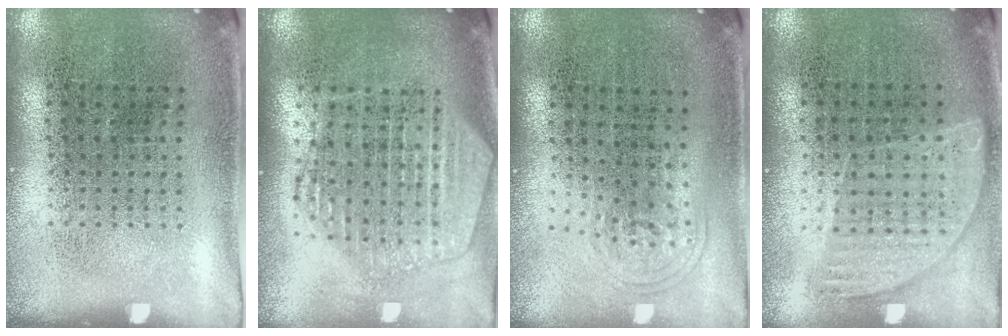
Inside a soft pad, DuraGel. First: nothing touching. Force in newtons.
{"total": 2.2, "press": 2.0, "slide": 1.0}
{"total": 0.9, "press": 0.7, "slide": 0.6}
{"total": 0.9, "press": 0.8, "slide": 0.3}